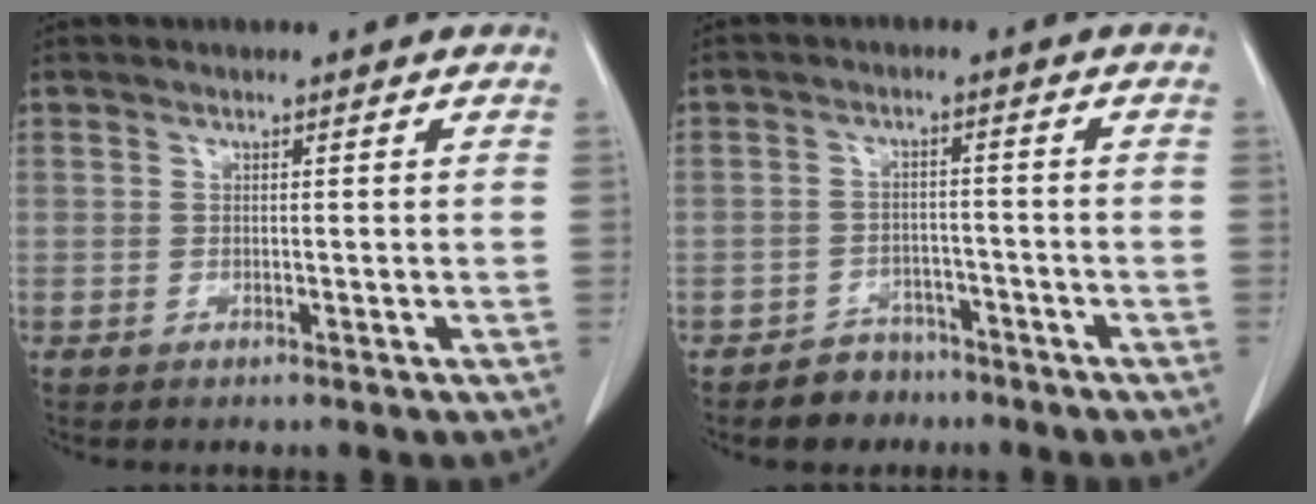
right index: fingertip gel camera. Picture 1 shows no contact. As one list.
[{"total": 4.3, "force": [-3.2, 2.9, 0.0], "torque": [0.000, 0.013, -0.047]}]